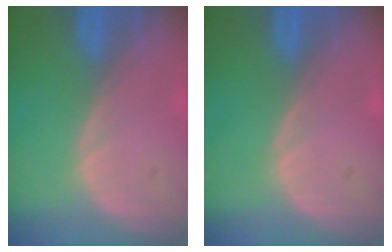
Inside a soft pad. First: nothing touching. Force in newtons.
{"total": 0.0}